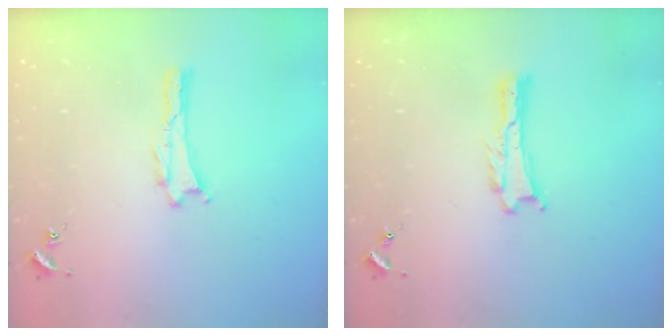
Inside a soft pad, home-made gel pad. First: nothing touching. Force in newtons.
{"total": 0.0}